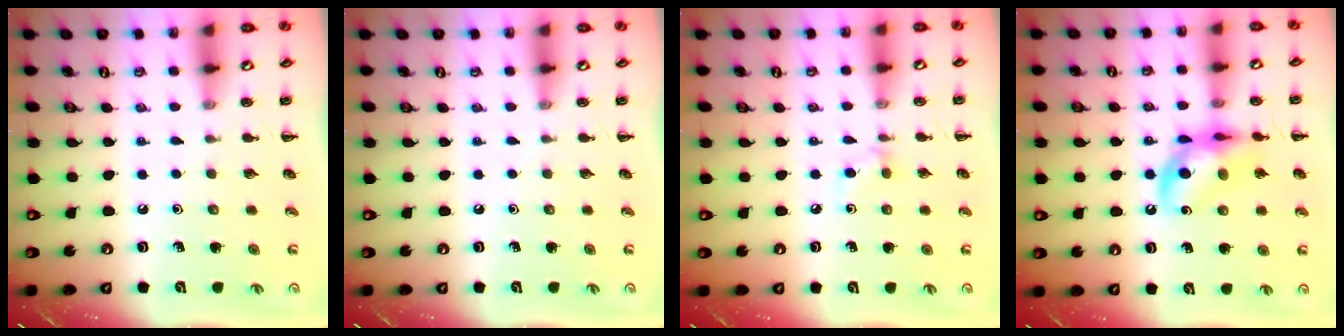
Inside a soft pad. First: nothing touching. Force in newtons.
{"total": 0.0}
{"total": 5.0, "press": 4.6, "slide": 1.9}
{"total": 14.7, "press": 14.4, "slide": 2.6}